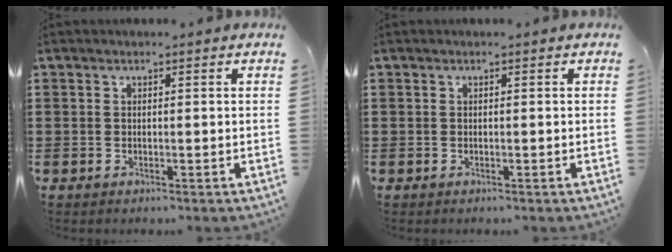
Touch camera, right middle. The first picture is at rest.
{"total": 0.0}